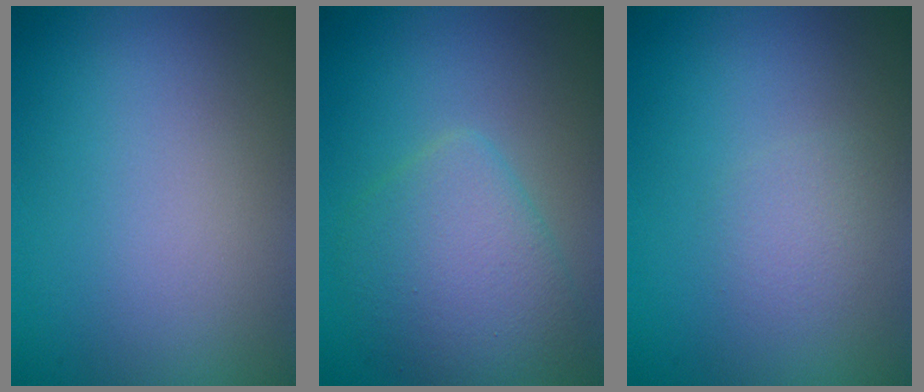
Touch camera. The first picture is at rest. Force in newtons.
{"total": 4.5, "press": 4.5, "slide": 0.1}
{"total": 1.3, "press": 1.3, "slide": 0.2}